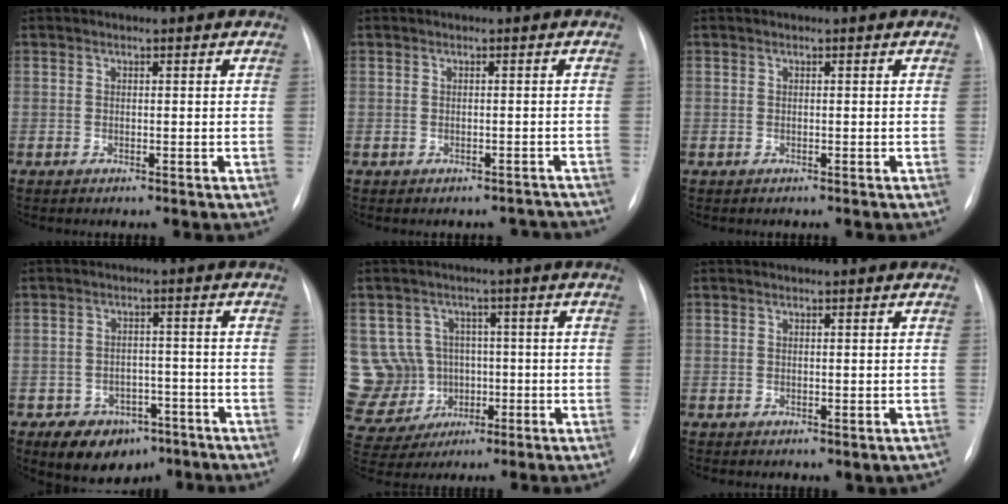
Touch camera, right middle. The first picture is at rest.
{"total": 3.0, "force": [-2.6, 1.6, 0.1], "torque": [0.005, 0.017, -0.027]}
{"total": 0.0}
{"total": 8.1, "force": [-5.1, 5.5, 3.2], "torque": [-0.044, 0.014, -0.068]}
{"total": 13.9, "force": [-0.6, 13.4, 3.8], "torque": [-0.118, 0.043, 0.017]}
{"total": 1.0, "force": [-0.1, 0.7, 0.7], "torque": [-0.008, -0.002, 0.007]}